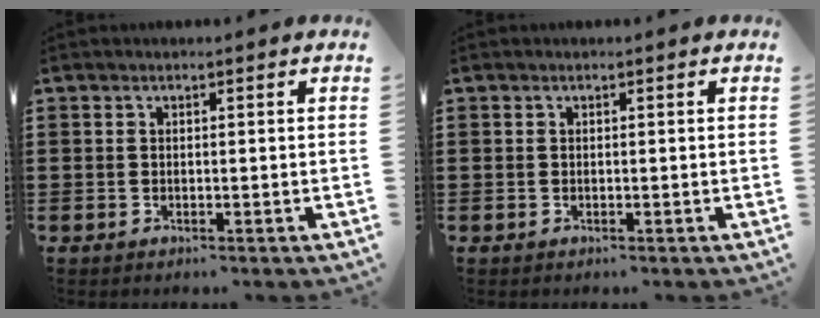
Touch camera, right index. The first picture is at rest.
{"total": 0.0}